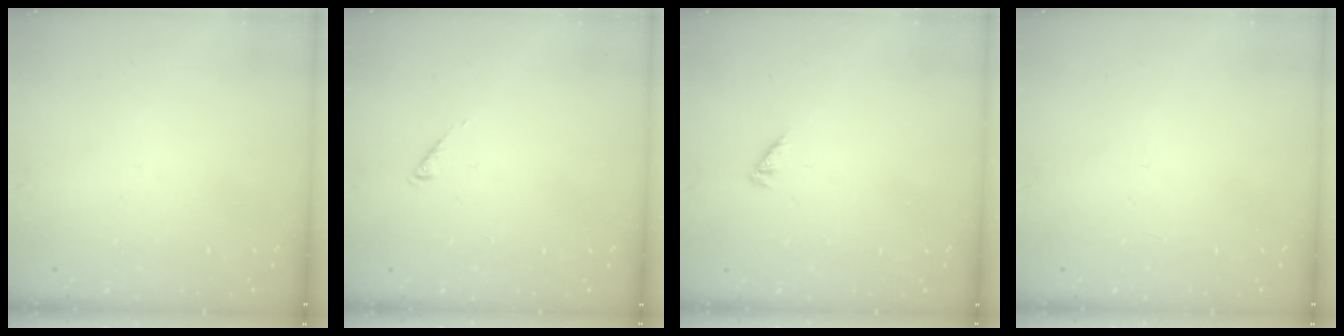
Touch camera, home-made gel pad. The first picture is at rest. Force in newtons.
{"total": 0.0}
{"total": 1.1, "press": 1.1, "slide": 0.3}
{"total": 0.0}